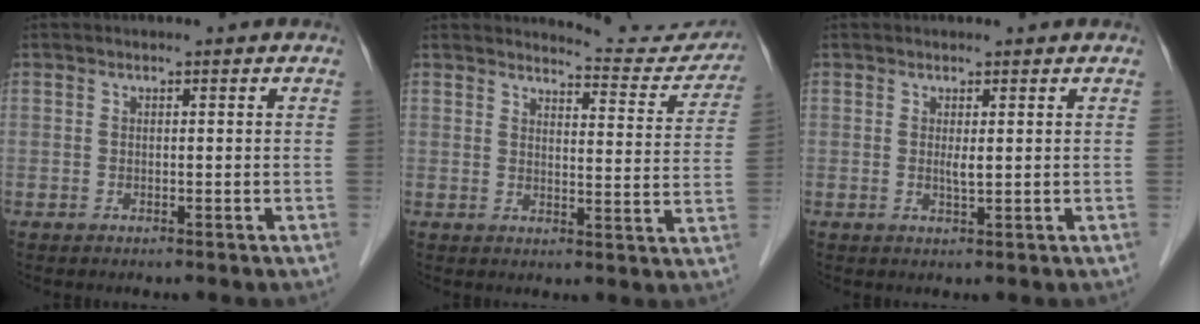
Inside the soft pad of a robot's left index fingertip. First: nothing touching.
{"total": 9.5, "force": [9.5, 1.0, -0.2], "torque": [0.016, -0.044, 0.097]}
{"total": 1.0, "force": [0.1, 0.1, 1.0], "torque": [-0.024, -0.007, 0.002]}